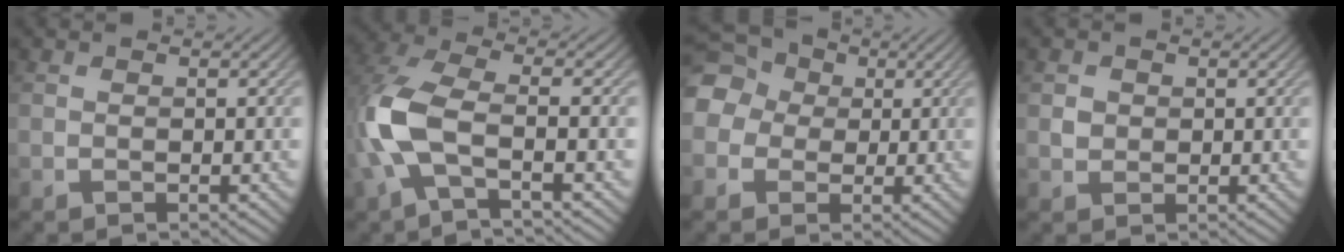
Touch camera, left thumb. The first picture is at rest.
{"total": 8.7, "force": [-2.1, 3.5, 7.7], "torque": [-0.188, 0.000, -0.056]}
{"total": 11.0, "force": [1.8, 9.9, 4.4], "torque": [-0.153, 0.030, 0.000]}
{"total": 1.5, "force": [0.2, 1.4, 0.4], "torque": [-0.008, -0.004, 0.004]}